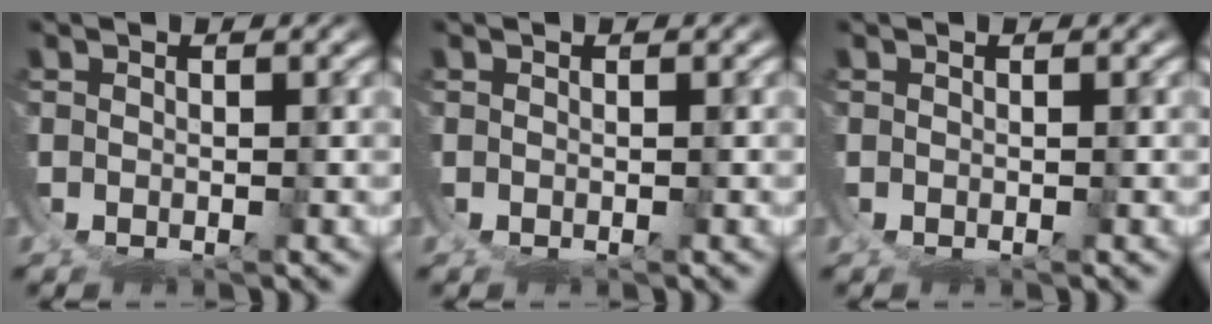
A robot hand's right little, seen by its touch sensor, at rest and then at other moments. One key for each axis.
{"total": 0.0}
{"total": 0.0}